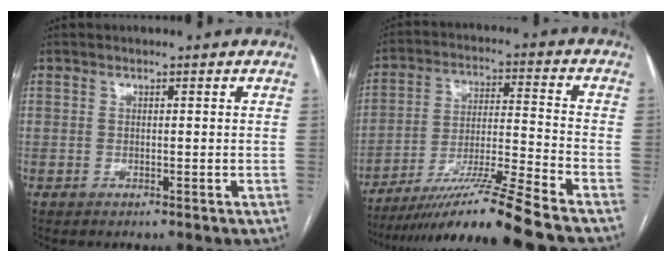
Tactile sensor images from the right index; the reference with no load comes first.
{"total": 15.3, "force": [-12.7, -2.6, 8.2], "torque": [-0.146, -0.014, -0.220]}